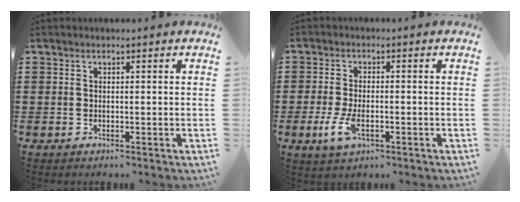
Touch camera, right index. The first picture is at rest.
{"total": 4.8, "force": [-1.5, 2.2, 4.0], "torque": [-0.095, -0.008, -0.033]}